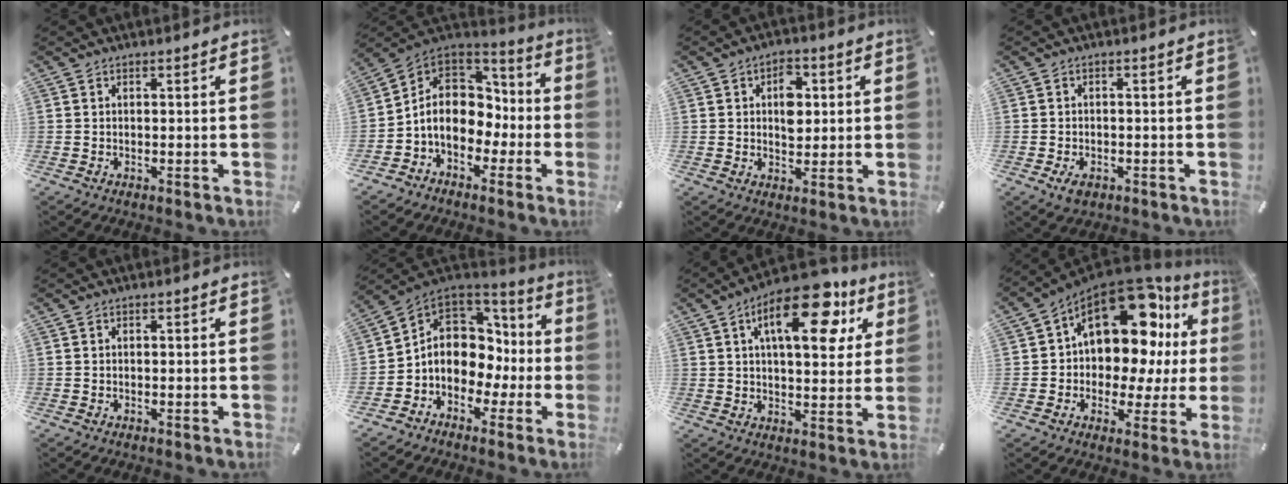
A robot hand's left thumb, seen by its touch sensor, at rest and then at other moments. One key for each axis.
{"total": 11.8, "fx": -1.9, "fy": 10.1, "fz": 5.9, "tx": -0.119, "ty": 0.002, "tz": -0.032}
{"total": 6.7, "fx": 1.3, "fy": 4.8, "fz": 4.5, "tx": -0.046, "ty": -0.006, "tz": 0.012}
{"total": 3.0, "fx": -1.5, "fy": 2.0, "fz": 1.8, "tx": -0.044, "ty": 0.000, "tz": -0.030}
{"total": 0.0}
{"total": 10.1, "fx": -0.2, "fy": 9.1, "fz": 4.3, "tx": -0.089, "ty": -0.013, "tz": 0.000}
{"total": 18.5, "fx": 8.9, "fy": 8.2, "fz": 13.9, "tx": -0.201, "ty": -0.031, "tz": 0.139}
{"total": 18.8, "fx": 8.4, "fy": 10.9, "fz": 12.8, "tx": -0.189, "ty": -0.075, "tz": 0.135}